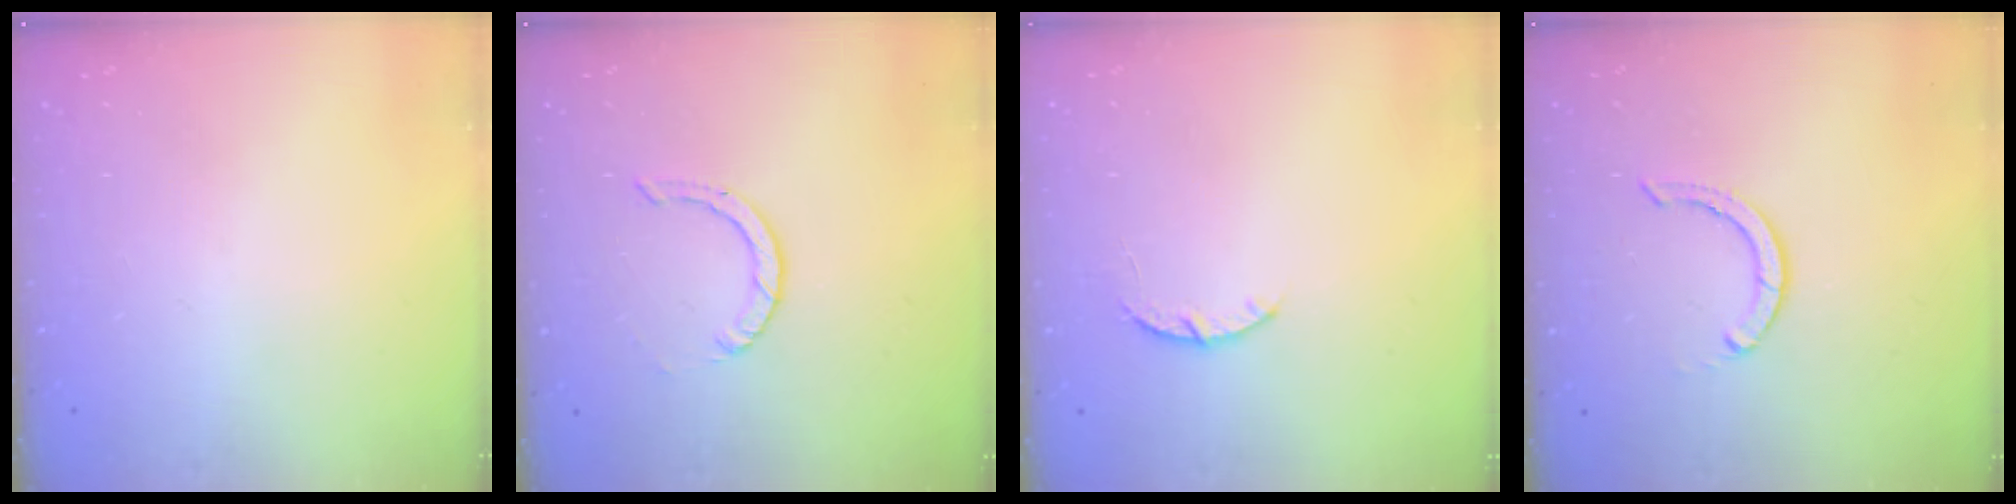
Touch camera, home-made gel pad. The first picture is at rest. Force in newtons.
{"total": 0.9, "press": 0.9, "slide": 0.1}
{"total": 3.0, "press": 2.9, "slide": 0.5}
{"total": 2.9, "press": 2.9, "slide": 0.1}